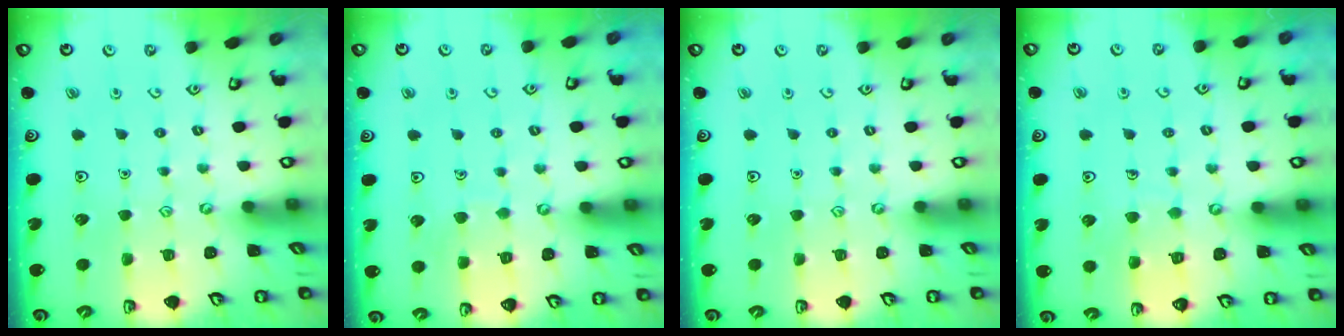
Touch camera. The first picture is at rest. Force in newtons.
{"total": 4.7, "press": 4.7, "slide": 0.4}
{"total": 0.0}
{"total": 5.7, "press": 5.7, "slide": 0.3}